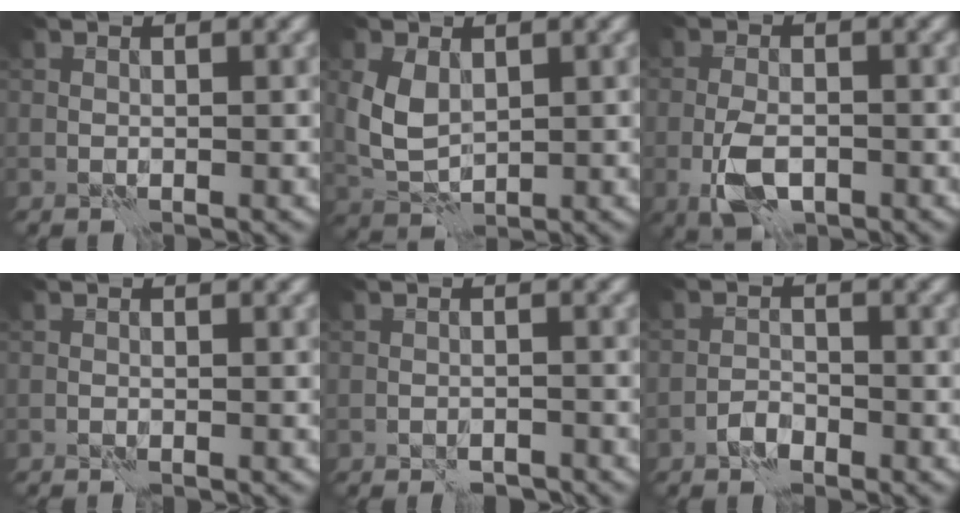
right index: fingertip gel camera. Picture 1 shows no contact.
{"total": 3.9, "force": [0.9, 2.6, 2.7], "torque": [-0.071, 0.003, 0.023]}
{"total": 4.1, "force": [-1.8, 1.9, 3.1], "torque": [-0.061, -0.002, -0.036]}
{"total": 0.7, "force": [-0.6, 0.1, 0.2], "torque": [0.004, 0.001, -0.012]}
{"total": 2.1, "force": [-1.9, 0.5, 0.5], "torque": [-0.006, 0.007, -0.028]}
{"total": 1.5, "force": [-1.2, 0.7, 0.5], "torque": [-0.004, 0.009, -0.025]}